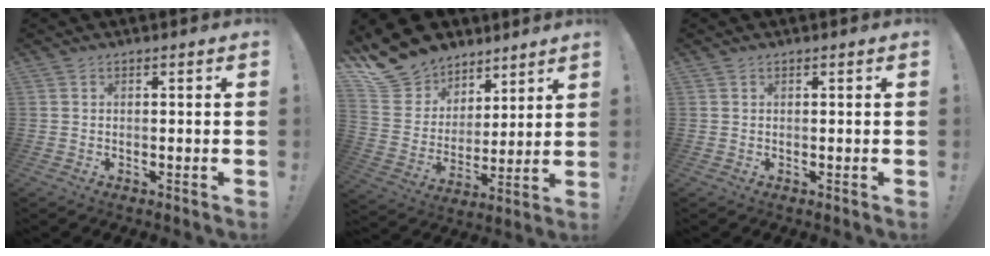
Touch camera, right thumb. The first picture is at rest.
{"total": 15.0, "force": [11.1, 9.7, 2.6], "torque": [-0.058, -0.086, 0.226]}
{"total": 0.0}